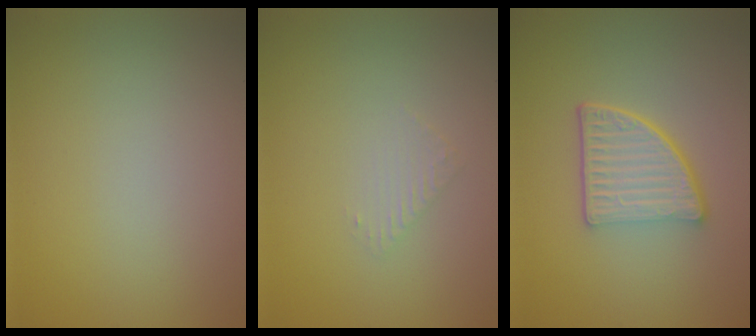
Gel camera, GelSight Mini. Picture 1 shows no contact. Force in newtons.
{"total": 0.9, "press": 0.9, "slide": 0.2}
{"total": 5.3, "press": 3.7, "slide": 3.7}